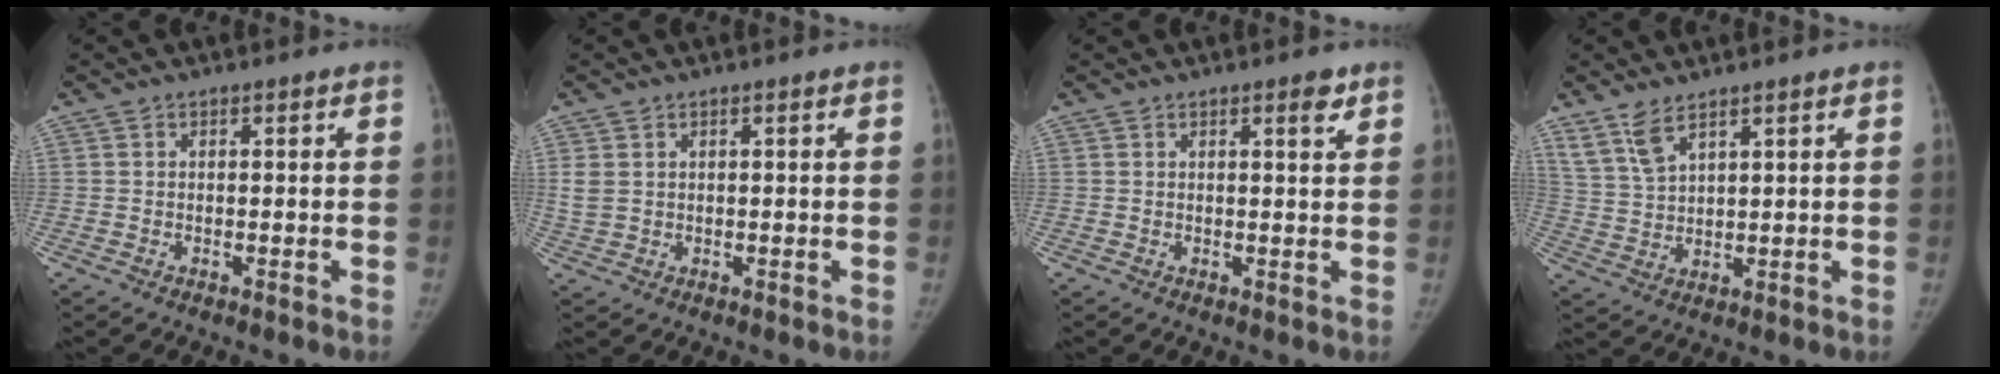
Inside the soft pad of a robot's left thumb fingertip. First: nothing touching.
{"total": 2.7, "force": [0.8, 2.1, 1.5], "torque": [-0.041, 0.001, 0.022]}
{"total": 2.1, "force": [1.3, 0.5, 1.6], "torque": [-0.017, -0.008, 0.018]}
{"total": 5.3, "force": [4.0, 1.7, 3.1], "torque": [-0.063, -0.016, 0.088]}